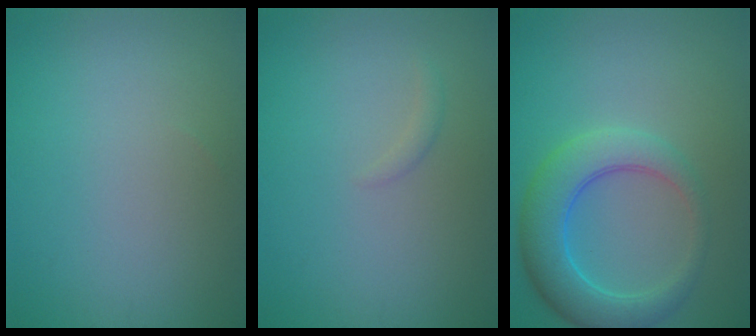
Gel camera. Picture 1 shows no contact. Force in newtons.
{"total": 0.7, "press": 0.7, "slide": 0.1}
{"total": 5.6, "press": 5.6, "slide": 0.2}